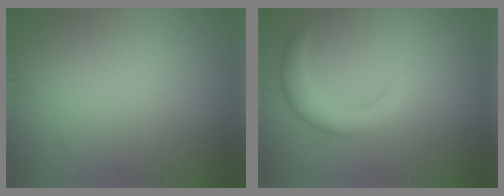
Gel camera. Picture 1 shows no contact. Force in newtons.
{"total": 2.9, "press": 2.9, "slide": 0.1}